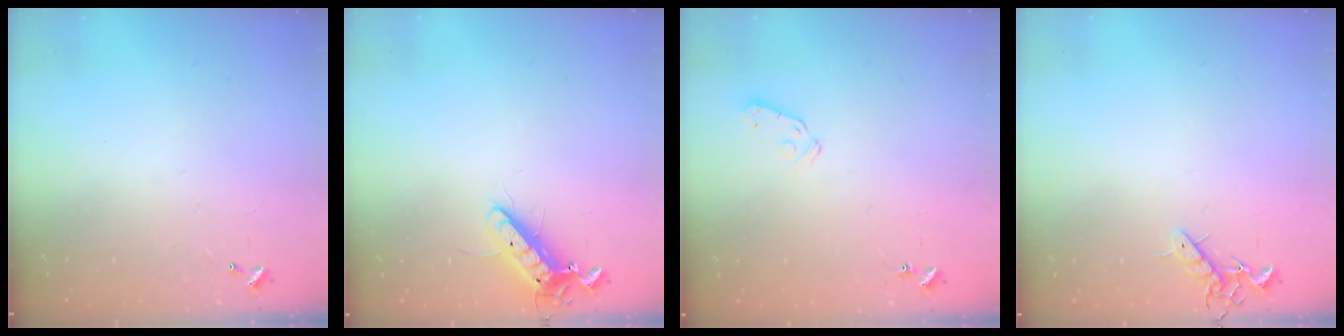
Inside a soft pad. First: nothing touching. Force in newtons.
{"total": 11.8, "press": 11.6, "slide": 2.2}
{"total": 5.9, "press": 5.9, "slide": 0.6}
{"total": 7.4, "press": 7.4, "slide": 0.9}